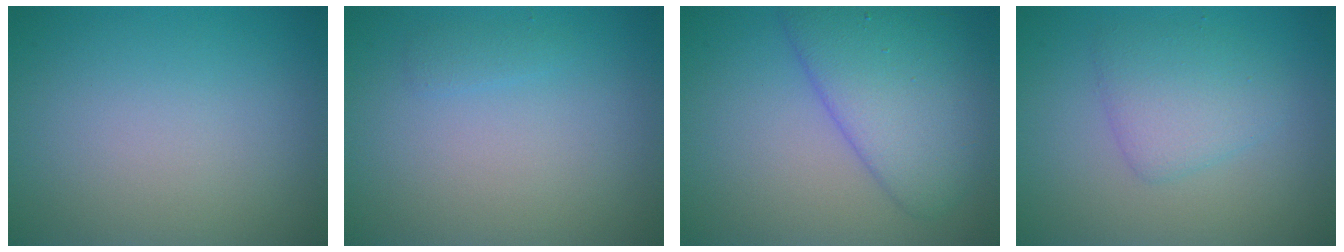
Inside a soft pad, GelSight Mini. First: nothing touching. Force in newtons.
{"total": 0.7, "press": 0.7, "slide": 0.1}
{"total": 6.1, "press": 6.1, "slide": 0.4}
{"total": 2.9, "press": 2.9, "slide": 0.1}